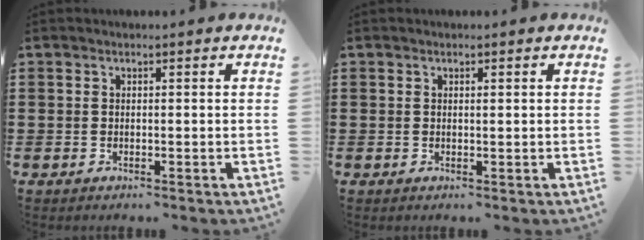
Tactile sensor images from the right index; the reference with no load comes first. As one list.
[{"total": 0.5, "force": [0.2, 0.1, 0.4], "torque": [-0.010, 0.000, 0.004]}]